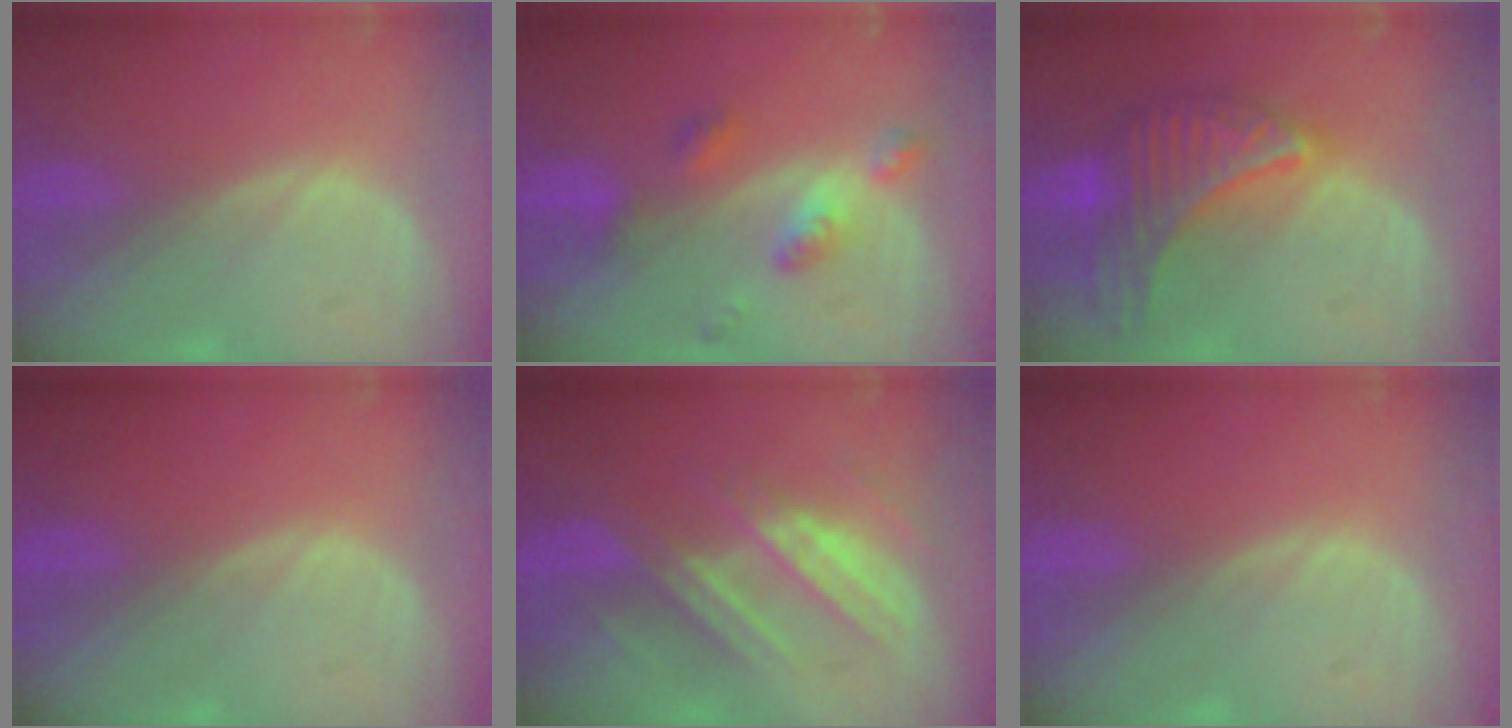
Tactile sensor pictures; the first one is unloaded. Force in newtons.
{"total": 5.8, "press": 5.0, "slide": 2.8}
{"total": 10.0, "press": 10.0, "slide": 0.5}
{"total": 0.0}
{"total": 7.3, "press": 7.3, "slide": 0.6}
{"total": 0.0}